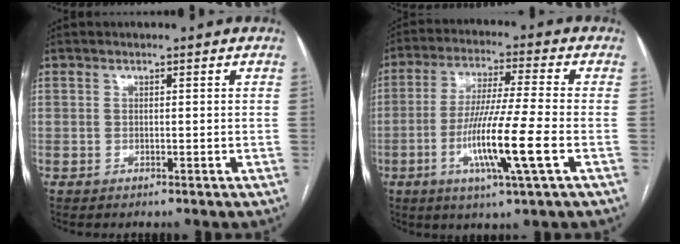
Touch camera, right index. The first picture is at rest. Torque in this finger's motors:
{"motor_torque": [1.59, -0.29, 0.99, 0.21]}